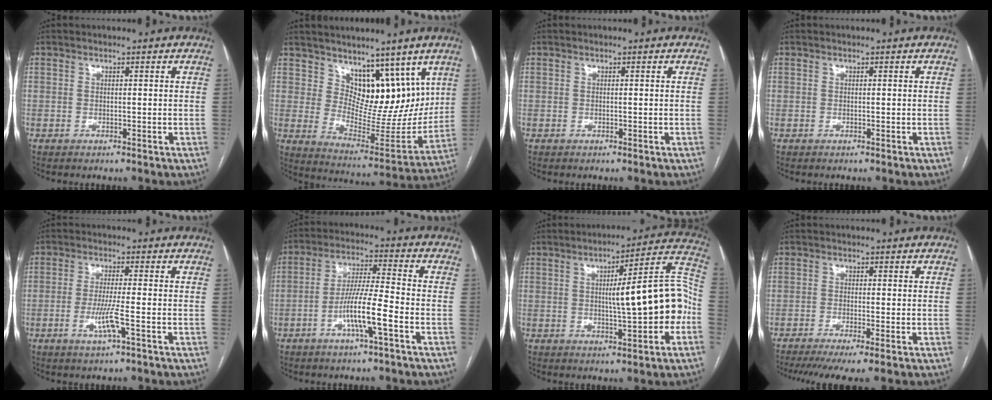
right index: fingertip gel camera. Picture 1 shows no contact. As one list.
[{"total": 12.6, "force": [7.7, 6.7, 7.4], "torque": [-0.097, -0.004, 0.141]}, {"total": 0.0}, {"total": 0.0}, {"total": 4.7, "force": [-1.7, -0.3, 4.4], "torque": [-0.089, -0.011, -0.032]}, {"total": 8.7, "force": [-3.5, 0.1, 7.9], "torque": [-0.152, 0.003, -0.065]}, {"total": 14.3, "force": [-1.3, 1.7, 14.1], "torque": [-0.188, 0.033, -0.016]}, {"total": 5.9, "force": [-4.0, 0.4, 4.3], "torque": [-0.069, -0.009, -0.068]}]